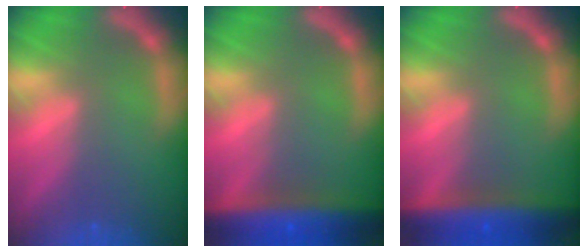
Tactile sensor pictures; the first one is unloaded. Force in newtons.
{"total": 9.6}
{"total": 8.5}